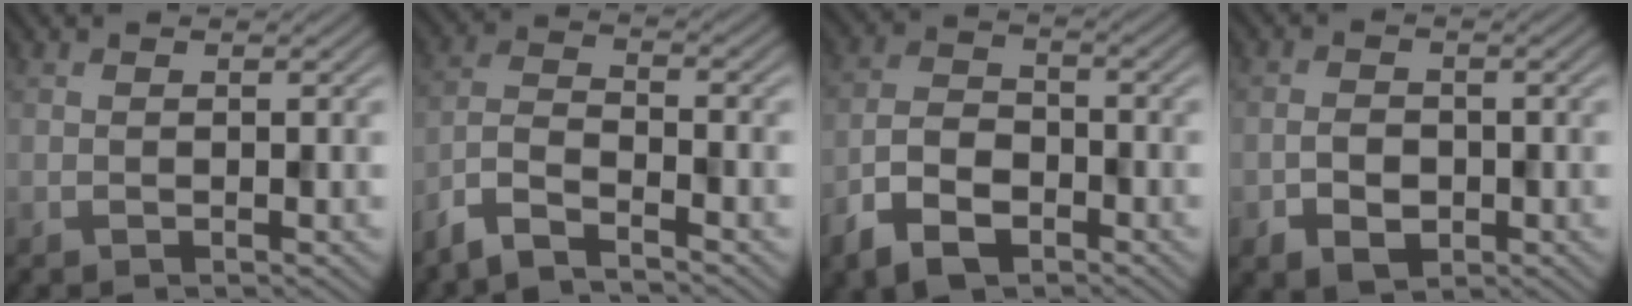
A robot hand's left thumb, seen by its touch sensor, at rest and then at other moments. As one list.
[{"total": 5.4, "force": [-4.4, 1.2, 2.9], "torque": [-0.064, -0.003, -0.103]}, {"total": 7.3, "force": [-4.5, 3.9, 4.1], "torque": [-0.088, -0.007, -0.098]}, {"total": 3.2, "force": [-1.2, 2.3, 1.9], "torque": [-0.037, -0.005, -0.023]}]